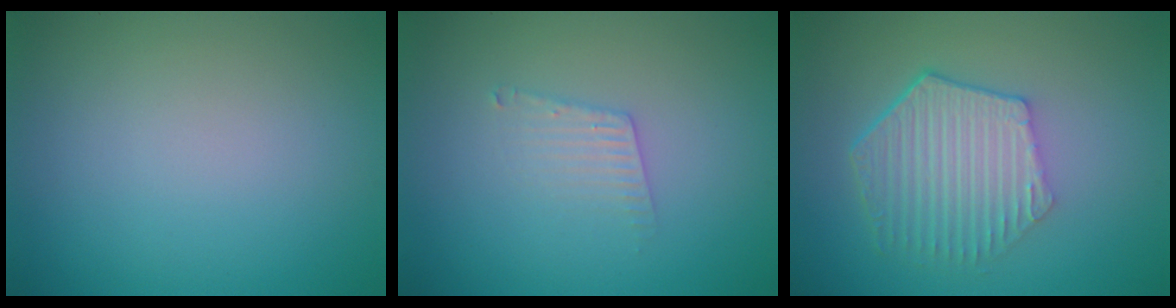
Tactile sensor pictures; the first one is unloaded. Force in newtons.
{"total": 1.7, "press": 1.7, "slide": 0.0}
{"total": 5.6, "press": 4.2, "slide": 3.7}